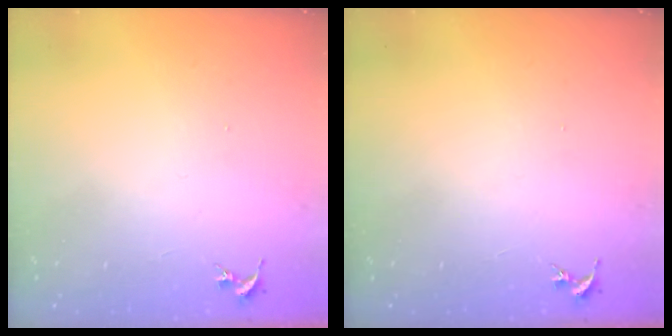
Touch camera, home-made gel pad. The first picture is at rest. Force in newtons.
{"total": 0.0}